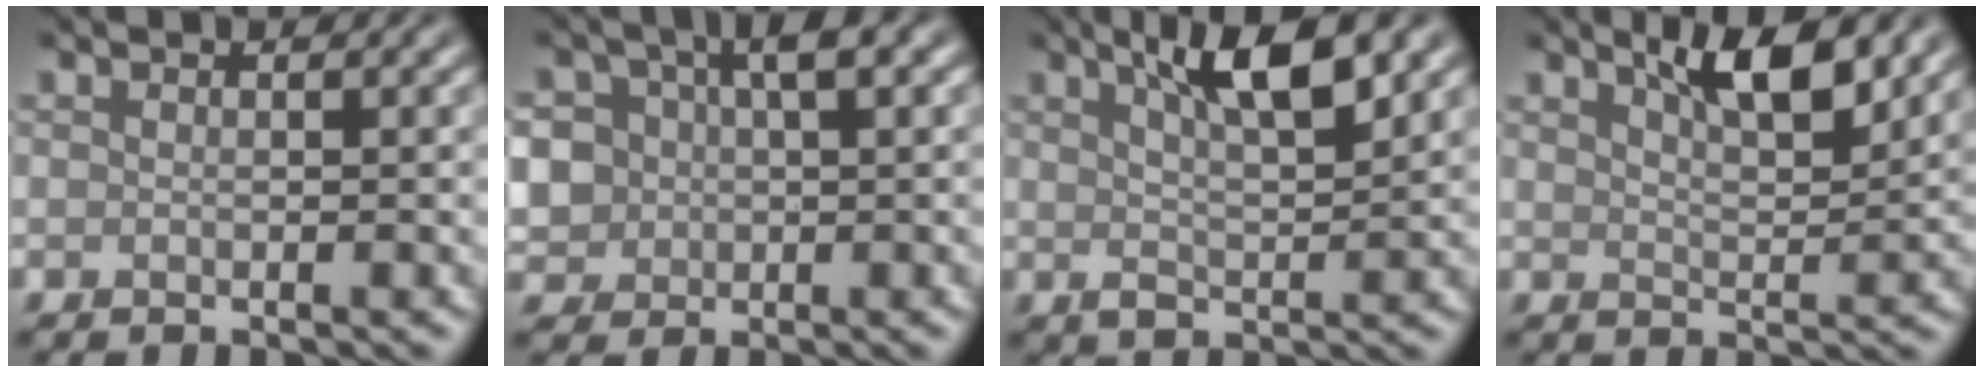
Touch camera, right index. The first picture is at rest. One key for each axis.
{"total": 5.9, "fx": 0.6, "fy": 4.3, "fz": 4.0, "tx": -0.076, "ty": 0.010, "tz": 0.005}
{"total": 5.5, "fx": 2.8, "fy": 1.5, "fz": 4.5, "tx": -0.074, "ty": 0.003, "tz": 0.046}
{"total": 5.1, "fx": 3.4, "fy": 1.5, "fz": 3.6, "tx": -0.049, "ty": 0.003, "tz": 0.055}